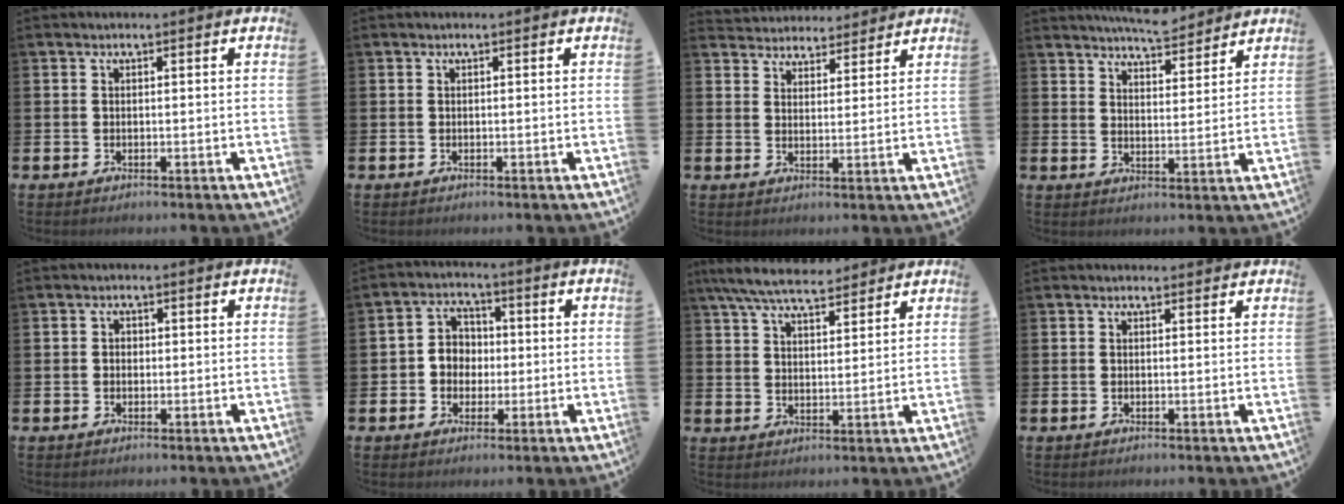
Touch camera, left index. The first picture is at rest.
{"total": 0.0}
{"total": 3.9, "force": [3.8, 0.9, -0.6], "torque": [-0.009, -0.021, 0.068]}
{"total": 5.9, "force": [5.8, 0.6, 0.6], "torque": [-0.020, -0.033, 0.105]}
{"total": 1.2, "force": [-0.1, 1.1, 0.5], "torque": [-0.002, 0.006, -0.006]}
{"total": 4.0, "force": [0.2, 3.8, 1.2], "torque": [-0.031, 0.005, -0.004]}
{"total": 7.5, "force": [6.9, 1.5, 2.6], "torque": [-0.071, -0.022, 0.126]}
{"total": 0.6, "force": [0.5, 0.1, 0.2], "torque": [0.010, -0.004, 0.006]}